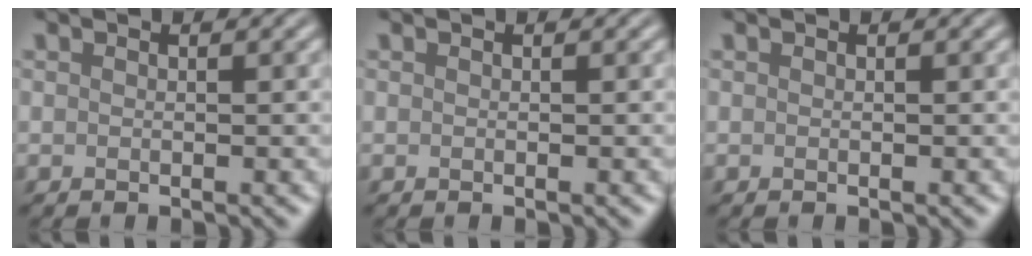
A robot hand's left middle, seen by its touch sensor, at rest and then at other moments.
{"total": 0.0}
{"total": 0.0}